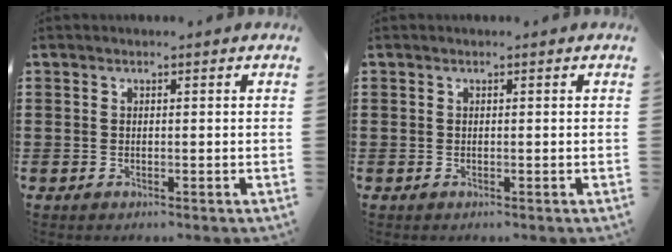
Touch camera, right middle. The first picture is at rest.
{"total": 0.0}